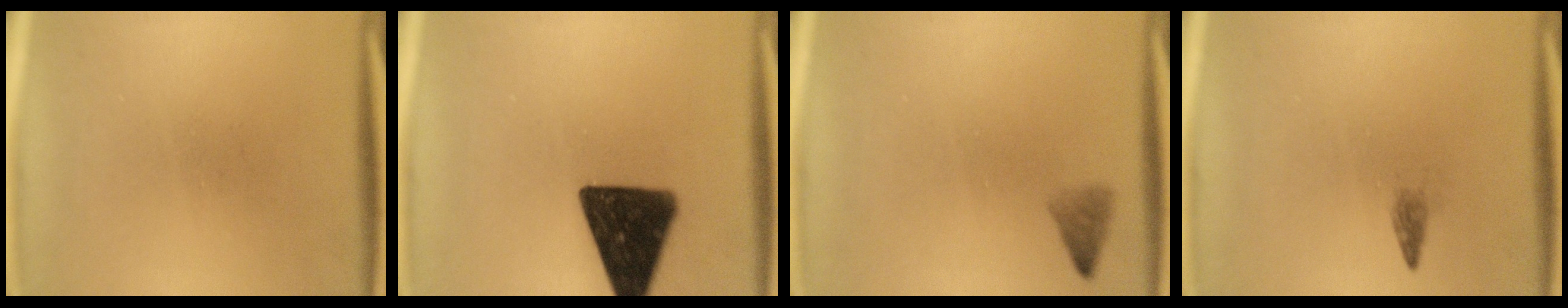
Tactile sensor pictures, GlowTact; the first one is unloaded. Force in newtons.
{"total": 16.3}
{"total": 1.6}
{"total": 1.0}